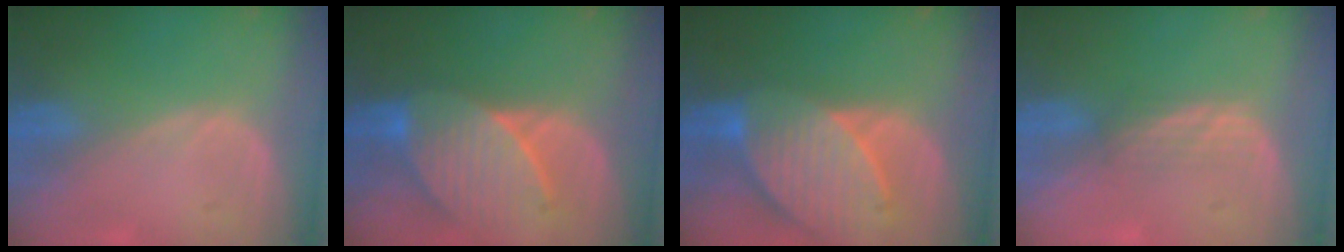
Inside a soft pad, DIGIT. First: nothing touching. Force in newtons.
{"total": 8.5, "press": 8.3, "slide": 1.5}
{"total": 10.4, "press": 9.1, "slide": 5.0}
{"total": 2.3, "press": 2.2, "slide": 0.3}